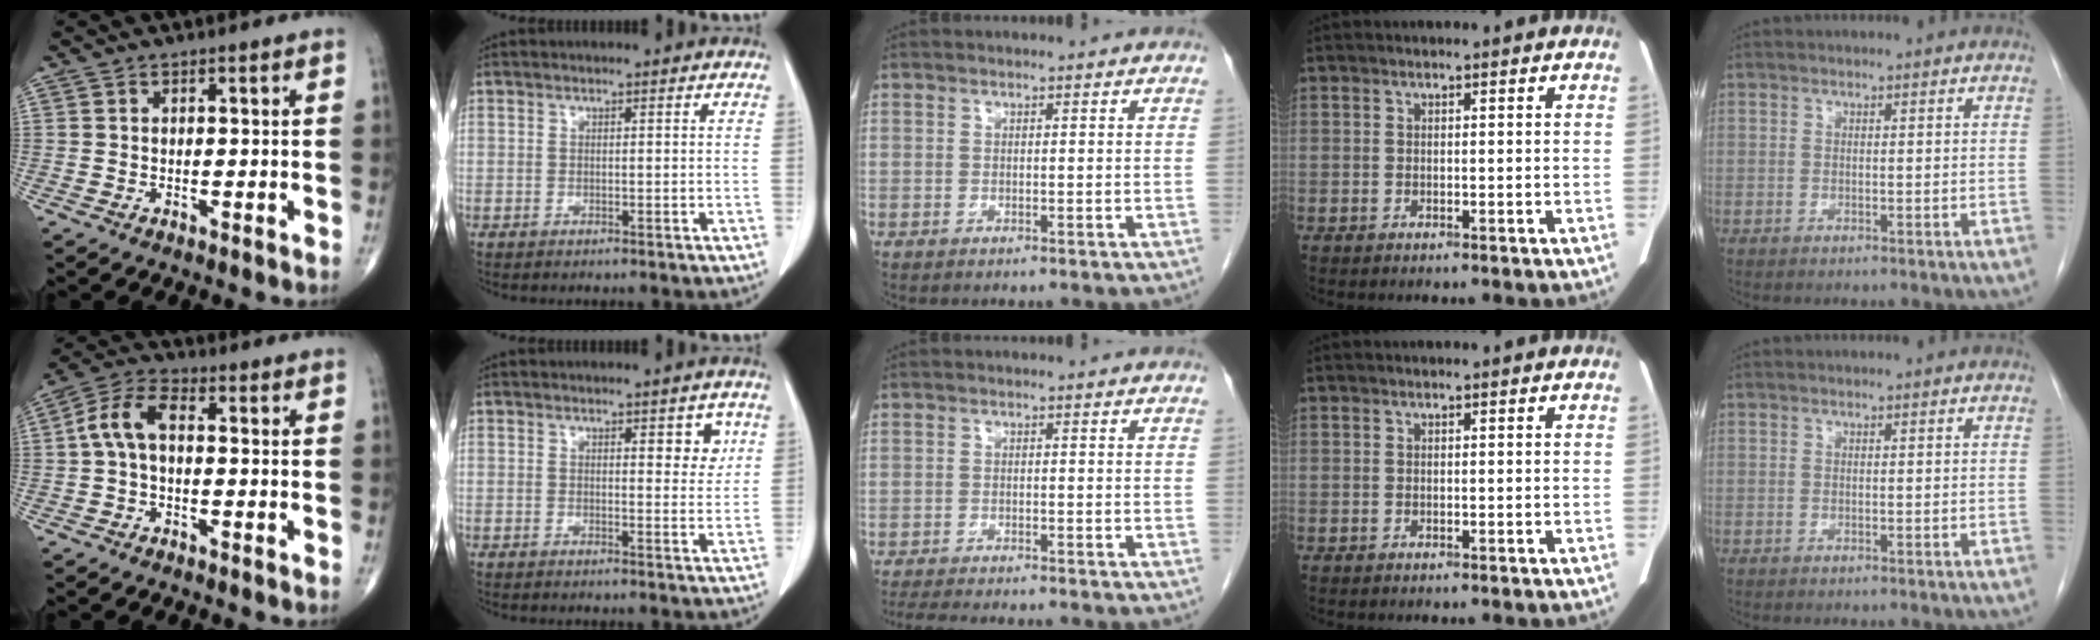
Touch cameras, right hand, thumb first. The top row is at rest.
{"thumb": {"total": 7.3, "force": [0.0, 4.0, 6.1], "torque": [-0.123, 0.026, -0.010]}, "index": {"total": 3.6, "force": [1.6, 1.4, 2.9], "torque": [-0.030, -0.005, 0.017]}, "middle": {"total": 9.6, "force": [-8.5, 0.9, 4.3], "torque": [-0.058, -0.015, -0.122]}}